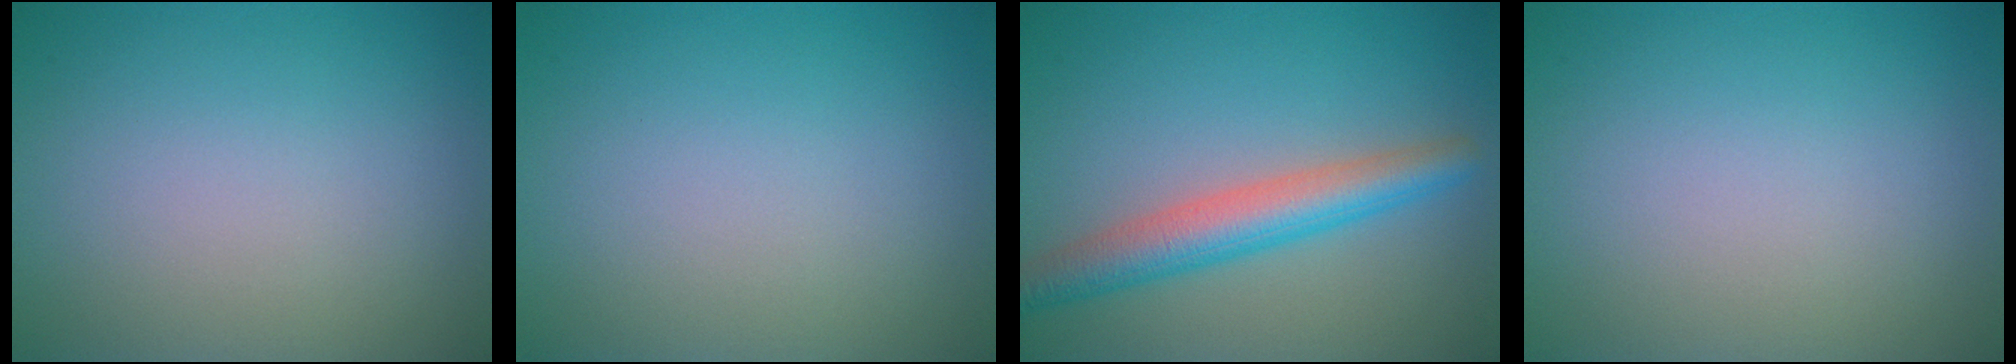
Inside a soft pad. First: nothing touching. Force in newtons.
{"total": 0.0}
{"total": 5.0, "press": 5.0, "slide": 0.1}
{"total": 0.0}